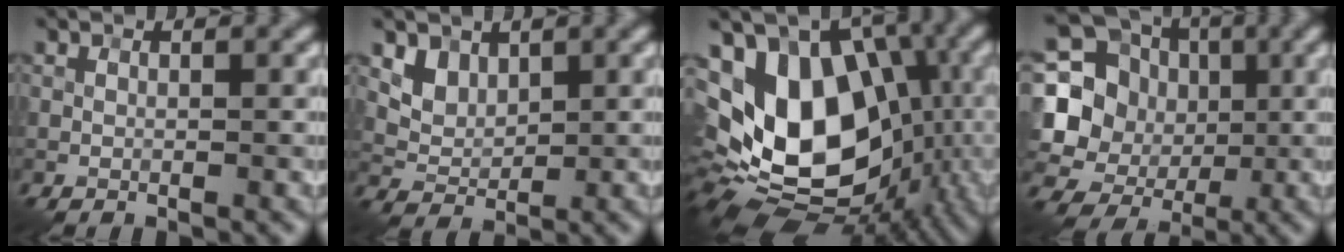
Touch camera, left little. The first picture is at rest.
{"total": 2.4, "force": [1.6, 1.5, 1.0], "torque": [-0.033, -0.025, 0.052]}
{"total": 17.3, "force": [-1.0, 11.9, 12.5], "torque": [-0.206, -0.005, -0.001]}
{"total": 17.1, "force": [0.9, 16.1, 5.8], "torque": [-0.150, 0.000, -0.005]}